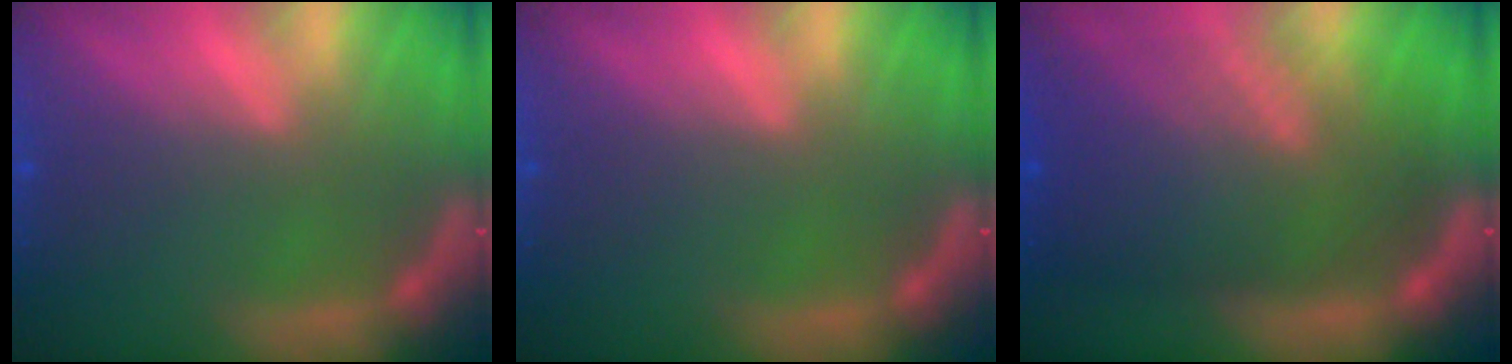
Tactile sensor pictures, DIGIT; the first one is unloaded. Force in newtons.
{"total": 0.0}
{"total": 10.0}